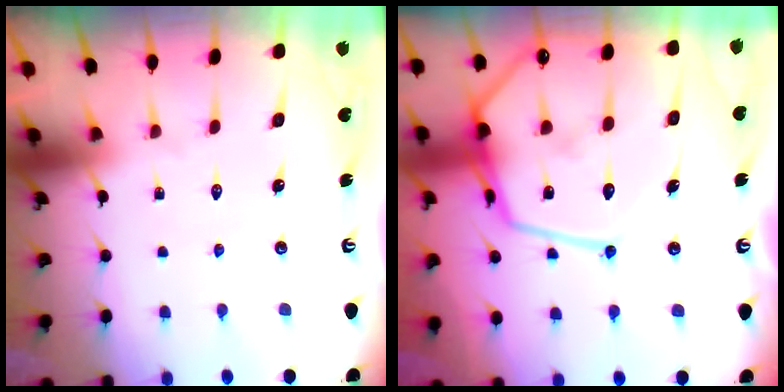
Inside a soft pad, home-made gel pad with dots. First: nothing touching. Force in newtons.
{"total": 20.0, "press": 19.9, "slide": 1.9}